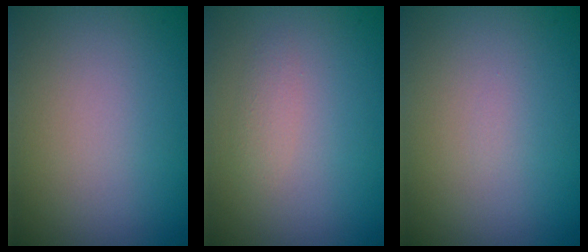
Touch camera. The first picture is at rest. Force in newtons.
{"total": 1.1, "press": 1.1, "slide": 0.1}
{"total": 0.0}